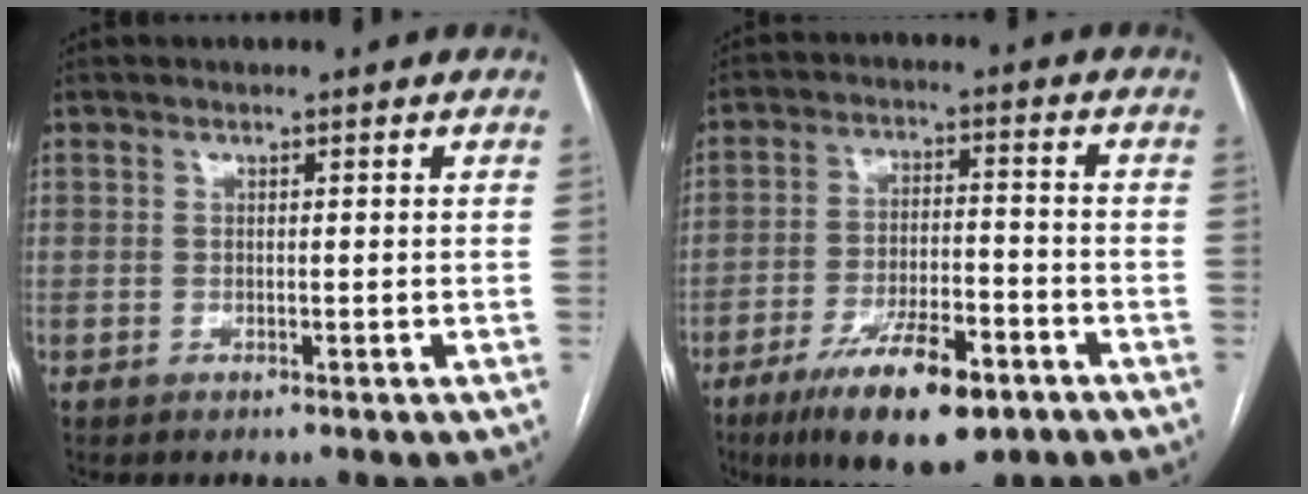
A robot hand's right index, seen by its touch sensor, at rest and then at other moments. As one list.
[{"total": 13.4, "force": [-8.1, 3.7, 10.0], "torque": [-0.171, -0.012, -0.130]}]